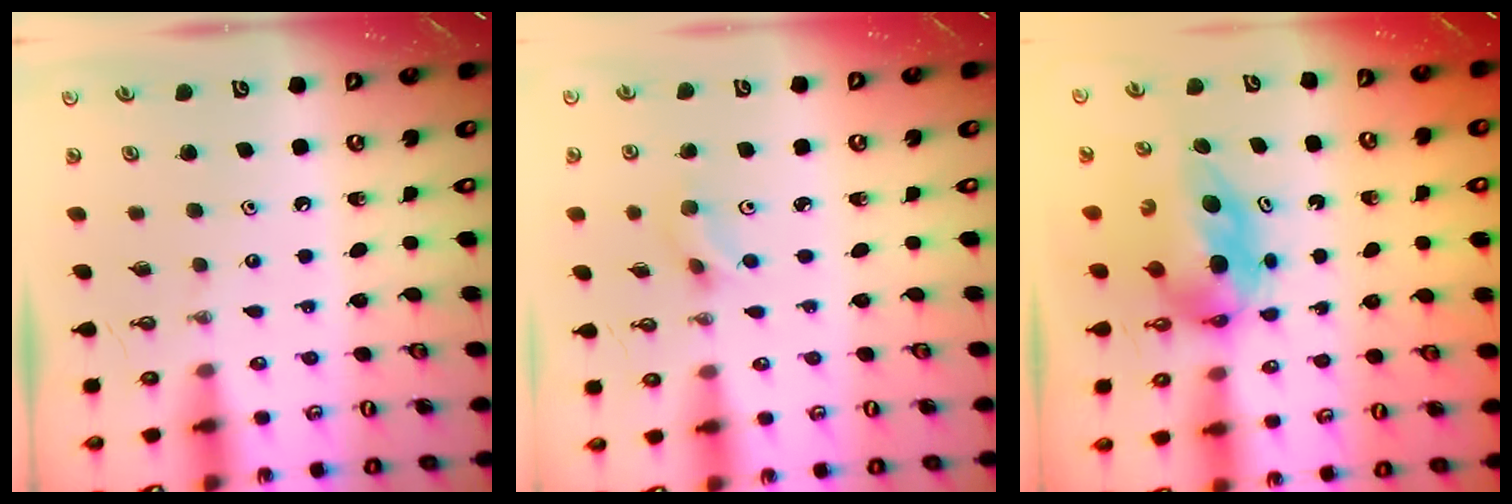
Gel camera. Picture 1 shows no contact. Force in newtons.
{"total": 3.5, "press": 3.4, "slide": 0.8}
{"total": 6.7, "press": 6.6, "slide": 1.4}